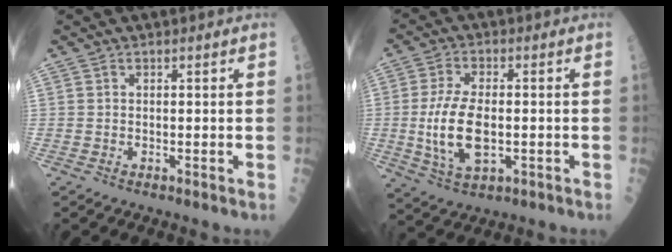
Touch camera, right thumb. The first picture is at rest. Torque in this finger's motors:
{"motor_torque": [-0.35, 0.82, 0.55, 0.32, 0.11]}